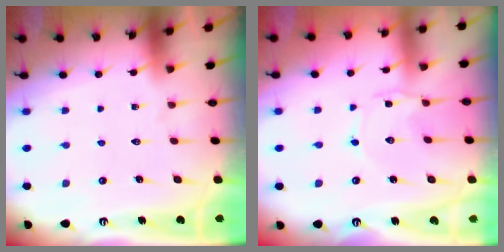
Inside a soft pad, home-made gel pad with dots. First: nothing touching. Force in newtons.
{"total": 1.8, "press": 1.8, "slide": 0.3}